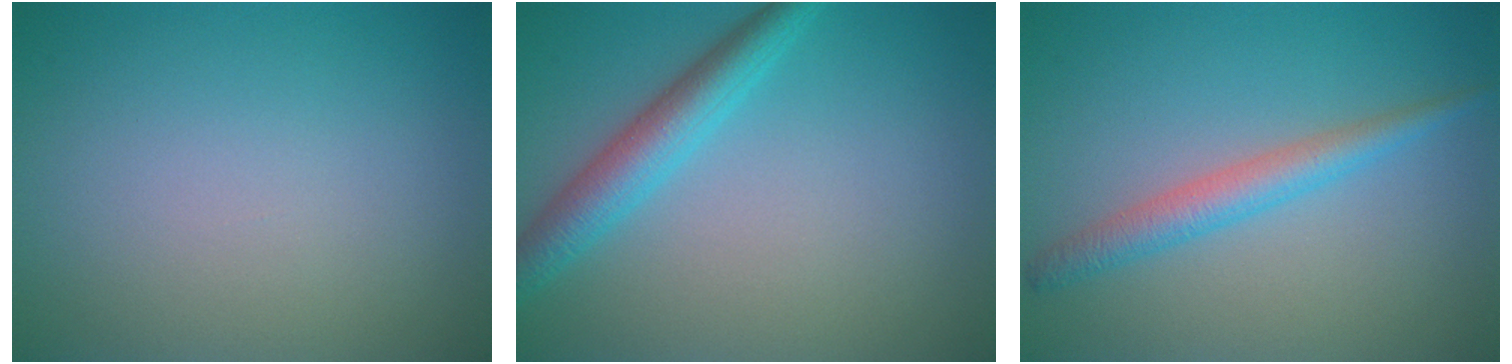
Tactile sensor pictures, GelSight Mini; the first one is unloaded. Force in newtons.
{"total": 3.8, "press": 3.8, "slide": 0.1}
{"total": 2.8, "press": 2.8, "slide": 0.1}